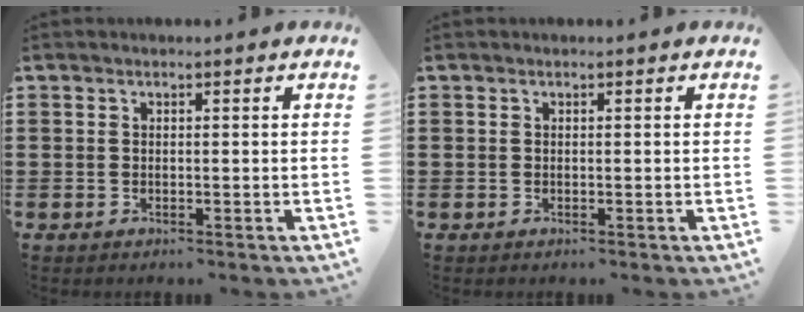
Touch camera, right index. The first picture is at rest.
{"total": 0.0}